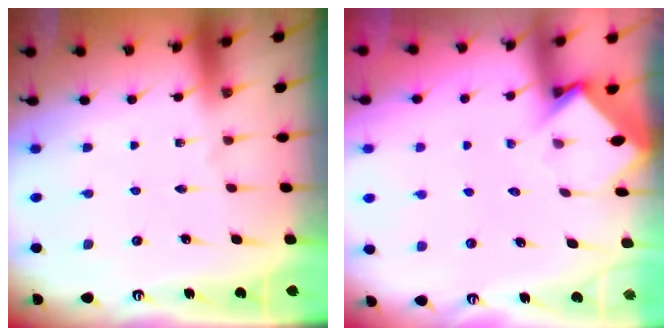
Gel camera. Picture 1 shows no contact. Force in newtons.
{"total": 3.7, "press": 3.7, "slide": 0.2}